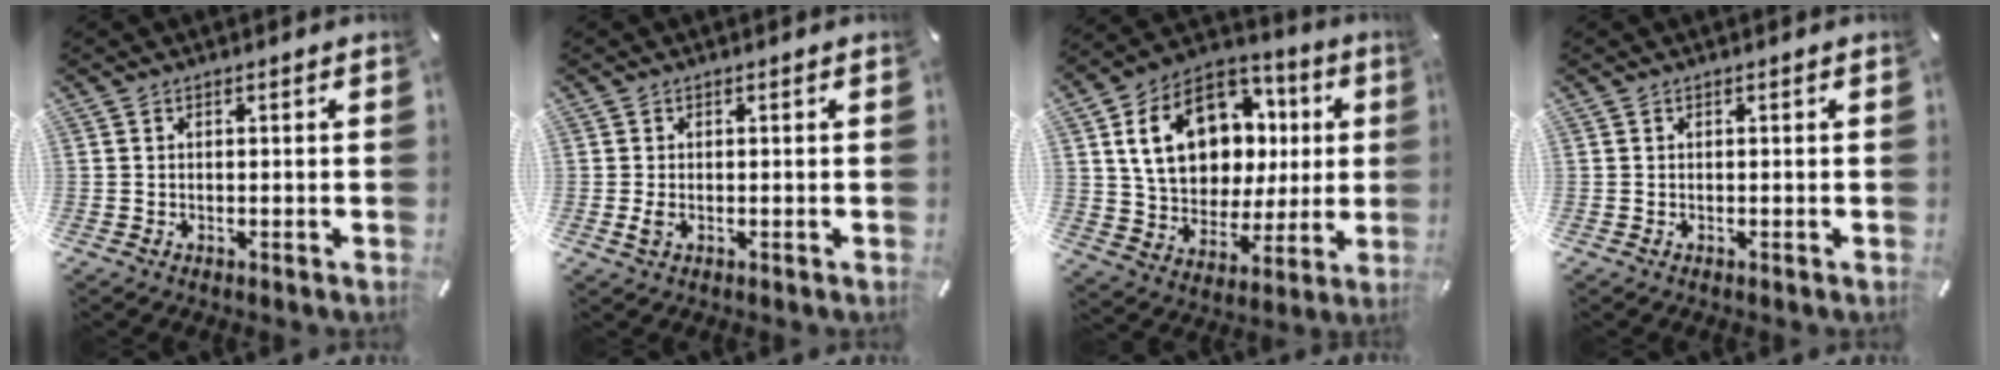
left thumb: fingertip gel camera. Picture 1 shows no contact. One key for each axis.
{"total": 1.6, "fx": -0.3, "fy": 0.9, "fz": 1.3, "tx": -0.031, "ty": -0.002, "tz": -0.007}
{"total": 18.8, "fx": 5.0, "fy": 14.3, "fz": 11.2, "tx": -0.198, "ty": -0.009, "tz": 0.097}
{"total": 0.0}